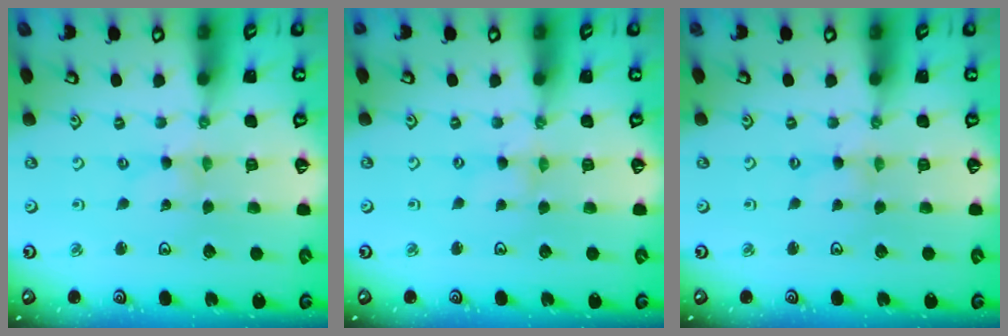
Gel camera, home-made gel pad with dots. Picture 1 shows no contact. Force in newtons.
{"total": 1.2, "press": 1.1, "slide": 0.2}
{"total": 0.0}